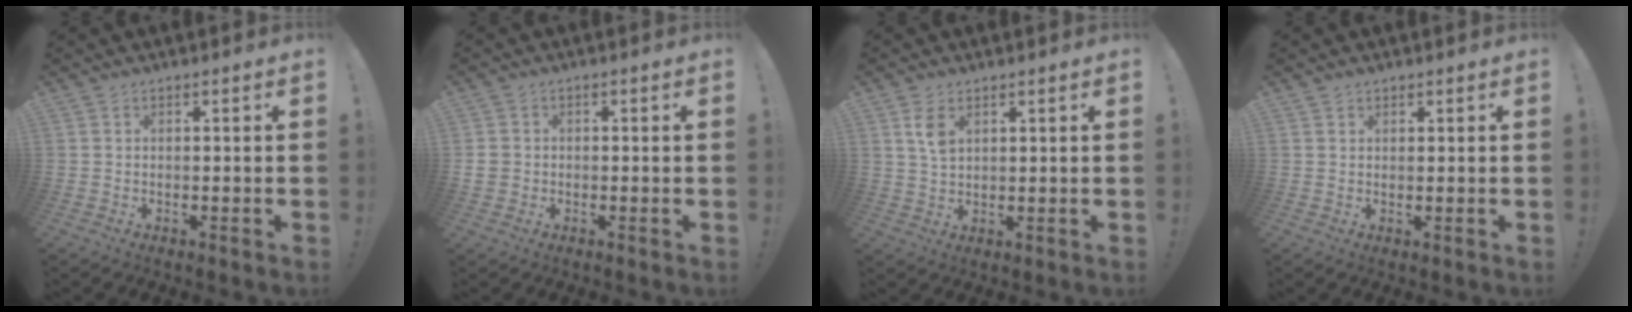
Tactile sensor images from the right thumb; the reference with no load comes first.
{"total": 2.8, "force": [-0.4, 2.6, 0.8], "torque": [-0.021, 0.004, -0.007]}
{"total": 4.9, "force": [2.3, 2.4, 3.6], "torque": [-0.052, -0.010, 0.040]}
{"total": 1.2, "force": [0.9, 0.8, 0.2], "torque": [-0.003, 0.000, 0.018]}